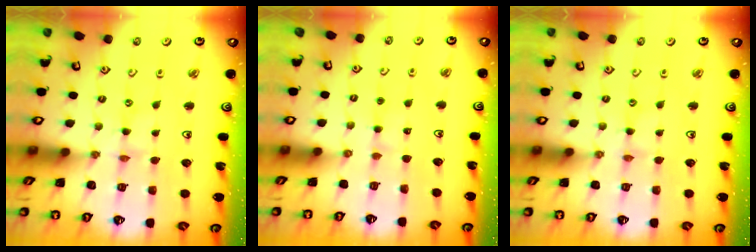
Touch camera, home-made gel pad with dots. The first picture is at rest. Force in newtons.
{"total": 3.0, "press": 3.0, "slide": 0.3}
{"total": 0.9, "press": 0.8, "slide": 0.2}